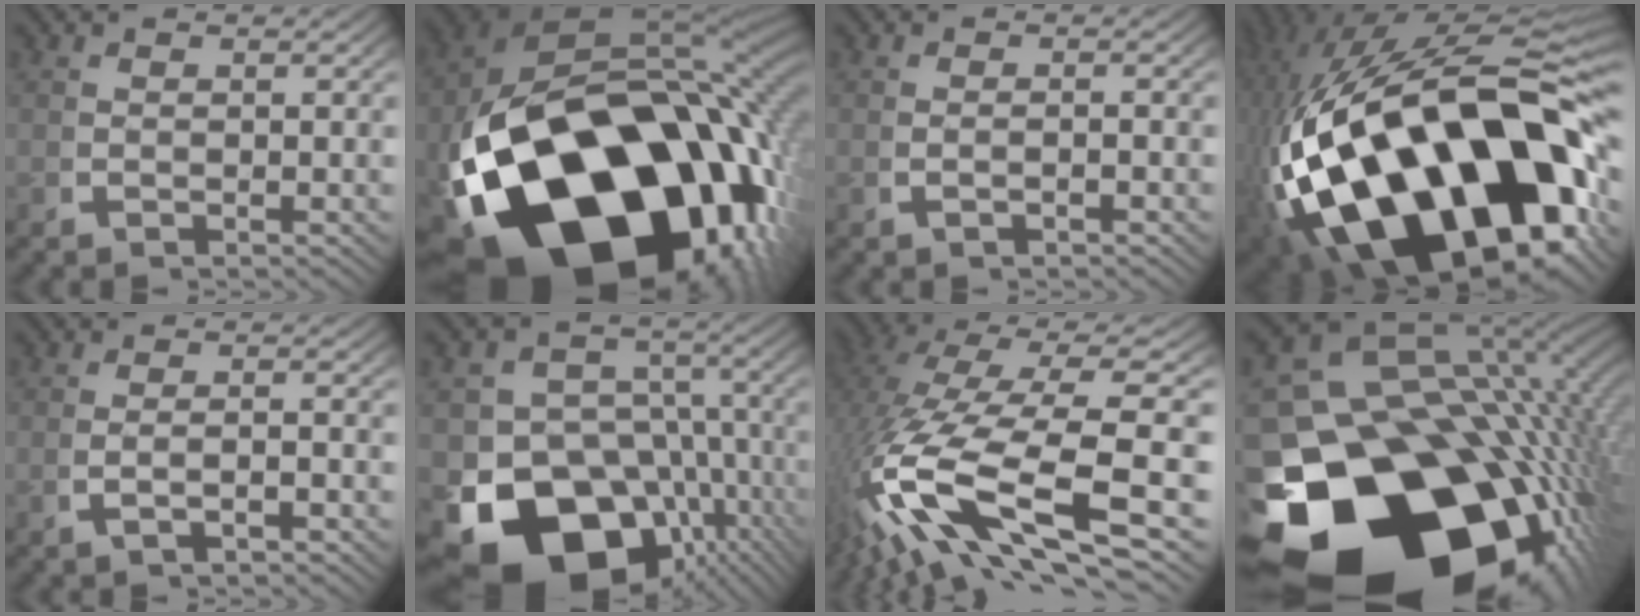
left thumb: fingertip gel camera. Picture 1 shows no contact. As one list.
[{"total": 37.8, "force": [-7.1, 23.1, 29.1], "torque": [-0.535, -0.131, -0.054]}, {"total": 1.0, "force": [-0.6, 0.3, 0.8], "torque": [-0.019, -0.001, -0.008]}, {"total": 34.5, "force": [-6.3, 19.7, 27.5], "torque": [-0.521, -0.113, -0.033]}, {"total": 1.7, "force": [-0.8, 0.3, 1.4], "torque": [-0.035, 0.002, -0.012]}, {"total": 20.5, "force": [-7.6, 15.5, 11.1], "torque": [-0.205, -0.090, -0.100]}, {"total": 13.1, "force": [-0.9, 6.3, 11.5], "torque": [-0.269, -0.036, 0.007]}, {"total": 36.8, "force": [-10.2, 23.3, 26.6], "torque": [-0.469, -0.122, -0.111]}]